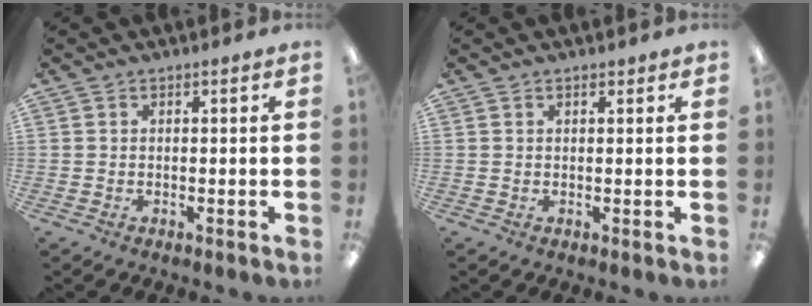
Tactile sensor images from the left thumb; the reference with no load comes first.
{"total": 1.0, "force": [0.7, 0.4, 0.5], "torque": [-0.012, 0.000, 0.014]}